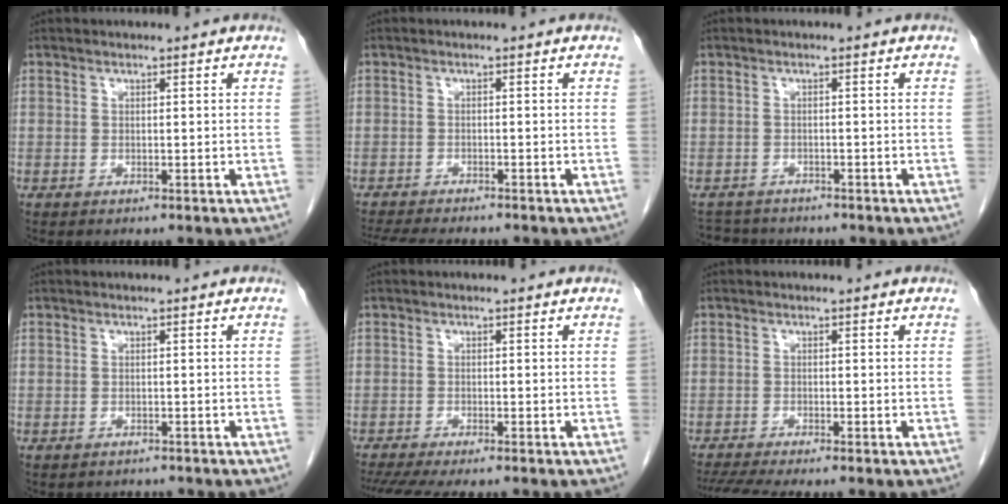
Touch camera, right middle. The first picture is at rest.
{"total": 8.5, "force": [-7.6, 1.3, 3.5], "torque": [-0.055, -0.013, -0.116]}
{"total": 4.6, "force": [-4.4, 1.4, 0.3], "torque": [-0.005, -0.004, -0.067]}
{"total": 1.6, "force": [-1.4, 0.8, 0.1], "torque": [-0.008, -0.001, -0.020]}
{"total": 6.5, "force": [-5.5, 0.4, 3.5], "torque": [-0.048, -0.013, -0.089]}
{"total": 5.7, "force": [-4.9, -0.3, 2.9], "torque": [-0.047, -0.013, -0.083]}